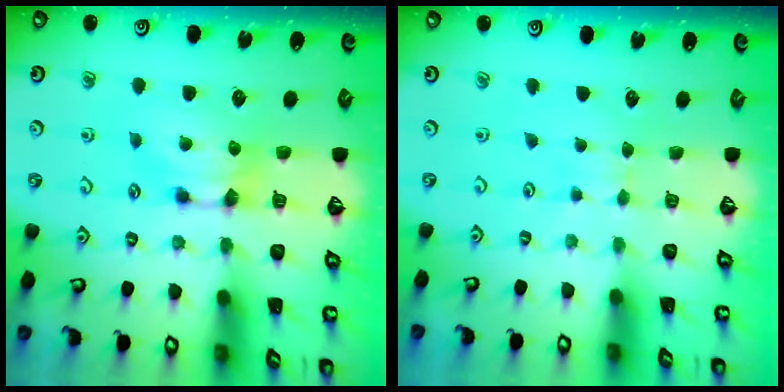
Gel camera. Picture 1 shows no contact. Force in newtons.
{"total": 2.8, "press": 2.8, "slide": 0.2}